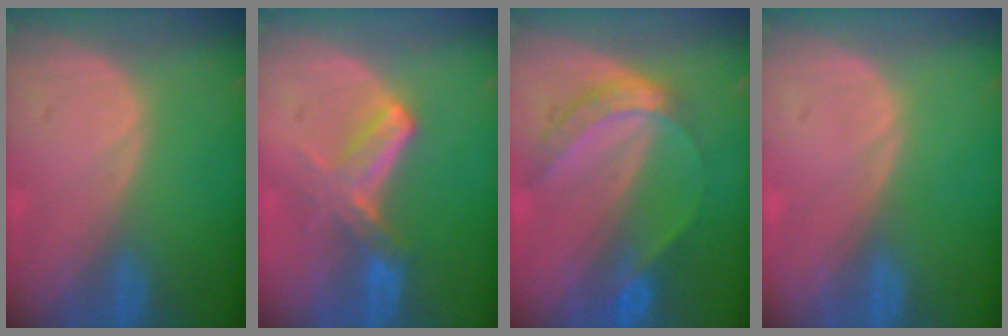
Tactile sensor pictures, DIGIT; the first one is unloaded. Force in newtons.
{"total": 5.6, "press": 5.3, "slide": 1.8}
{"total": 6.7, "press": 5.5, "slide": 3.9}
{"total": 0.0}